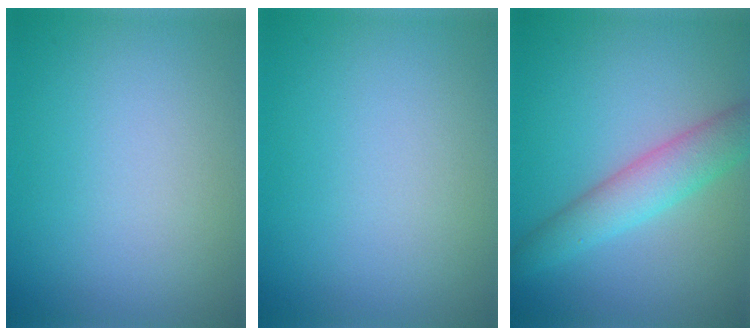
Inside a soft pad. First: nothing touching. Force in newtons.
{"total": 0.0}
{"total": 4.1, "press": 4.1, "slide": 0.2}